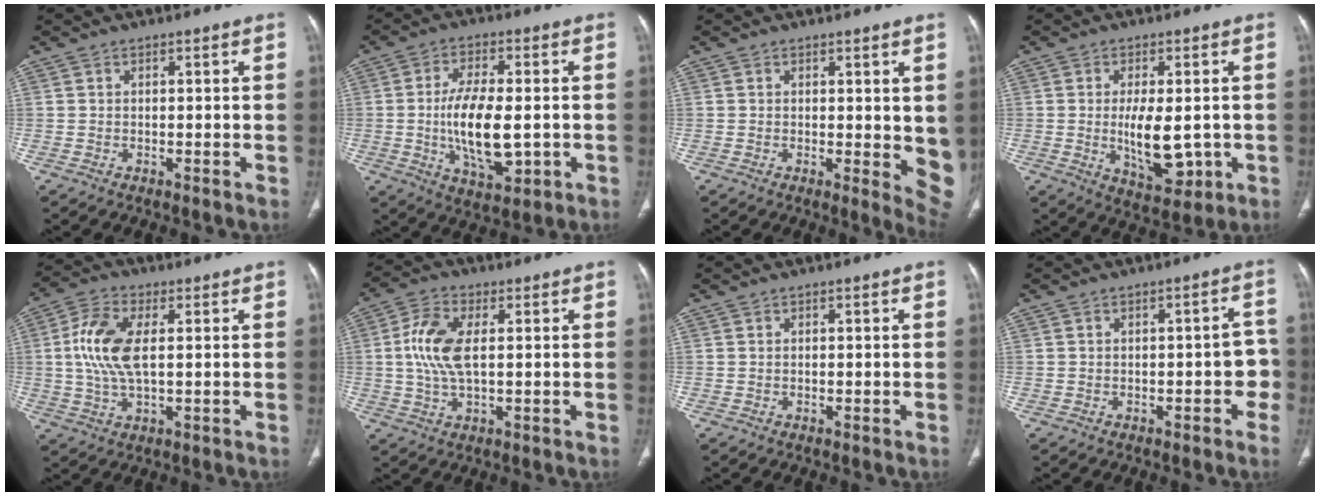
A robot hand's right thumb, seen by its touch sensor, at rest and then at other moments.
{"total": 12.5, "force": [-1.4, 5.7, 11.0], "torque": [-0.190, -0.006, -0.018]}
{"total": 7.3, "force": [0.6, 2.9, 6.6], "torque": [-0.062, -0.018, 0.007]}
{"total": 10.1, "force": [-1.1, 4.7, 8.8], "torque": [-0.126, -0.014, -0.004]}
{"total": 10.0, "force": [1.2, 4.7, 8.8], "torque": [-0.196, 0.005, 0.020]}
{"total": 8.8, "force": [0.9, 4.3, 7.7], "torque": [-0.171, 0.005, 0.017]}
{"total": 0.0}
{"total": 4.5, "force": [-1.6, 2.5, 3.4], "torque": [-0.013, 0.026, -0.022]}